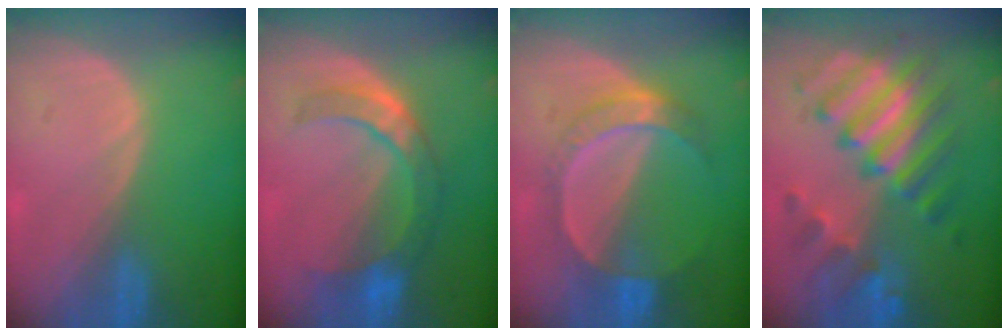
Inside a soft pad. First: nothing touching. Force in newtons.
{"total": 7.5, "press": 7.3, "slide": 1.8}
{"total": 7.3, "press": 6.4, "slide": 3.4}
{"total": 10.3, "press": 10.3, "slide": 0.8}